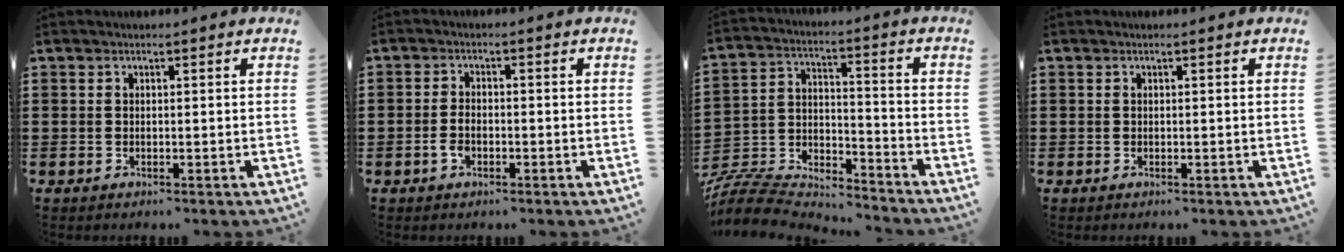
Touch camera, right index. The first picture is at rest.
{"total": 2.5, "force": [-1.1, 1.2, 1.9], "torque": [-0.045, -0.004, -0.022]}
{"total": 7.6, "force": [-7.4, 1.6, 1.1], "torque": [-0.035, 0.001, -0.150]}
{"total": 0.0}